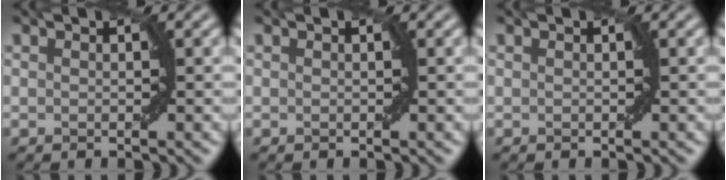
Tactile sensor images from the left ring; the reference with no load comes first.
{"total": 0.0}
{"total": 0.0}